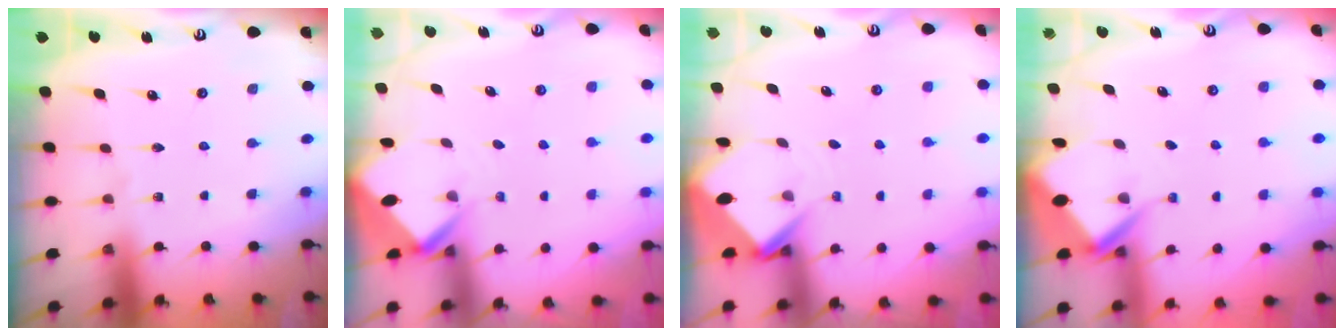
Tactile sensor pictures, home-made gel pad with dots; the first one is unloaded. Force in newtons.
{"total": 3.1, "press": 3.1, "slide": 0.2}
{"total": 3.8, "press": 3.8, "slide": 0.2}
{"total": 3.5, "press": 3.5, "slide": 0.3}